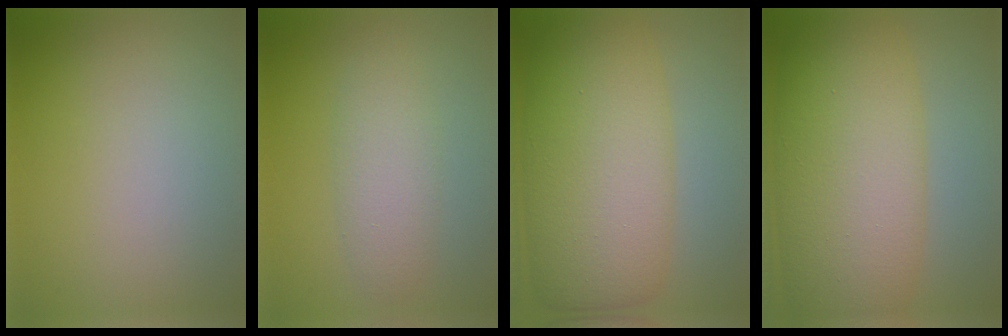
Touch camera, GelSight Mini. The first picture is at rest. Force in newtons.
{"total": 3.0, "press": 3.0, "slide": 0.1}
{"total": 11.8, "press": 11.8, "slide": 0.2}
{"total": 12.4, "press": 12.4, "slide": 0.2}